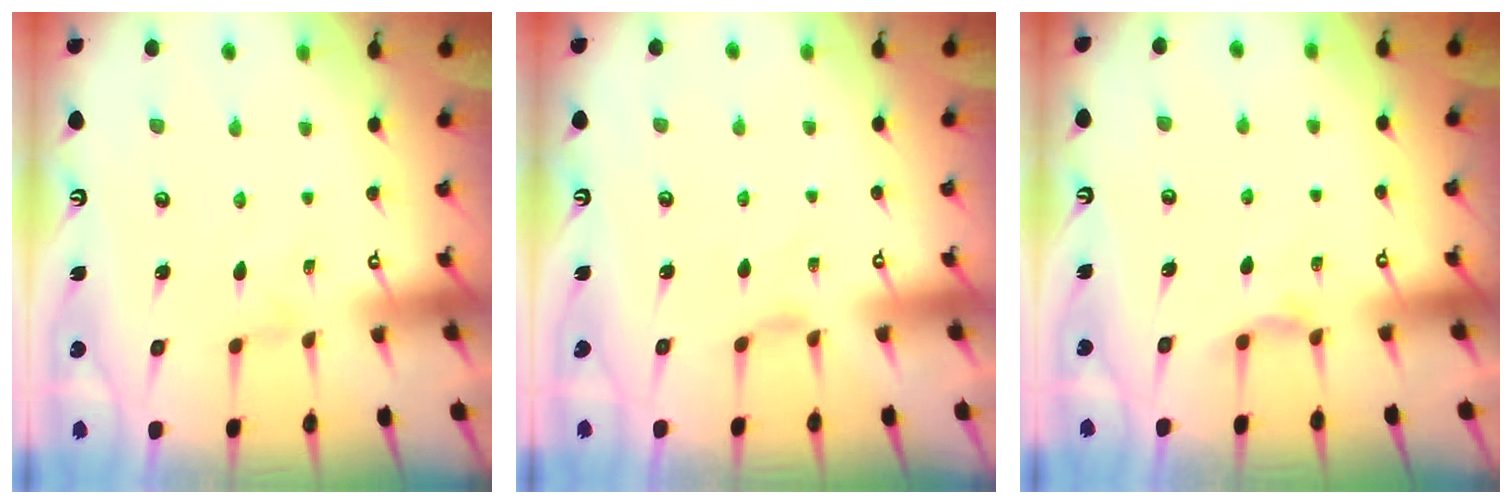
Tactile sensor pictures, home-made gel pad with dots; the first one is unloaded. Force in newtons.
{"total": 2.1, "press": 2.0, "slide": 0.5}
{"total": 3.8, "press": 3.7, "slide": 0.7}